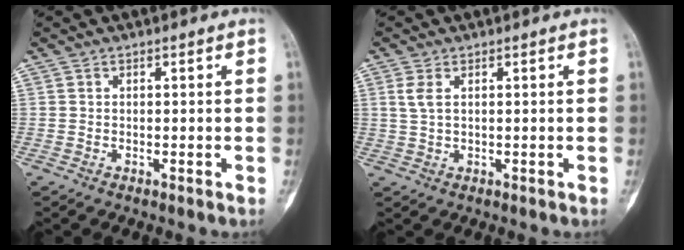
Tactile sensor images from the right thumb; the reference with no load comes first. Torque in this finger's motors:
{"motor_torque": [-0.38, -0.14, 0.31, -0.06, 0.00]}